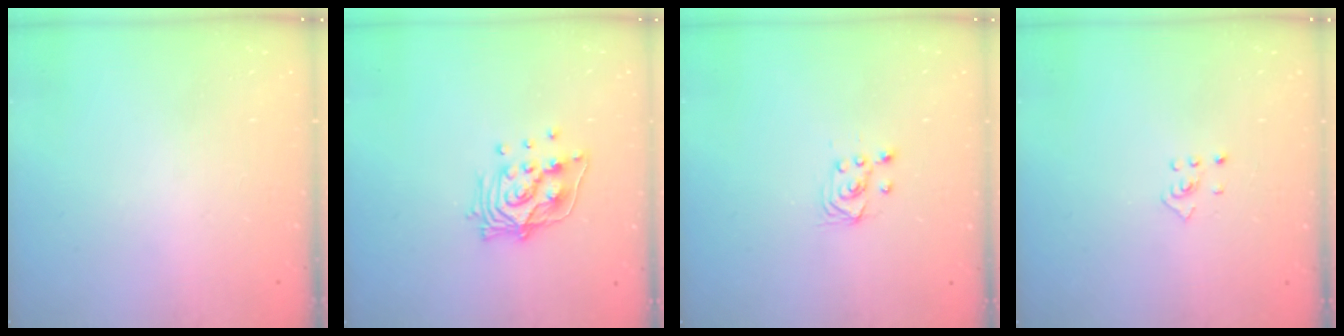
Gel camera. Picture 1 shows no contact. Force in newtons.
{"total": 12.4, "press": 12.3, "slide": 1.1}
{"total": 2.9, "press": 2.7, "slide": 1.0}
{"total": 2.5, "press": 2.4, "slide": 0.8}